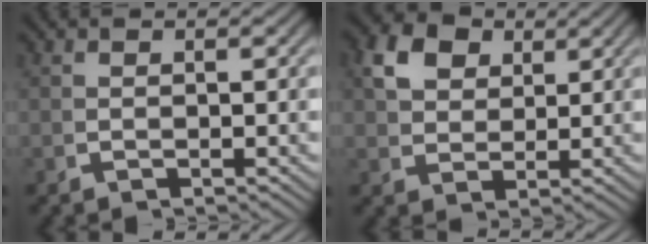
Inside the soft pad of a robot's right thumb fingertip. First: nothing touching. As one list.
[{"total": 5.8, "force": [3.2, 3.8, 2.9], "torque": [-0.056, 0.000, 0.061]}]